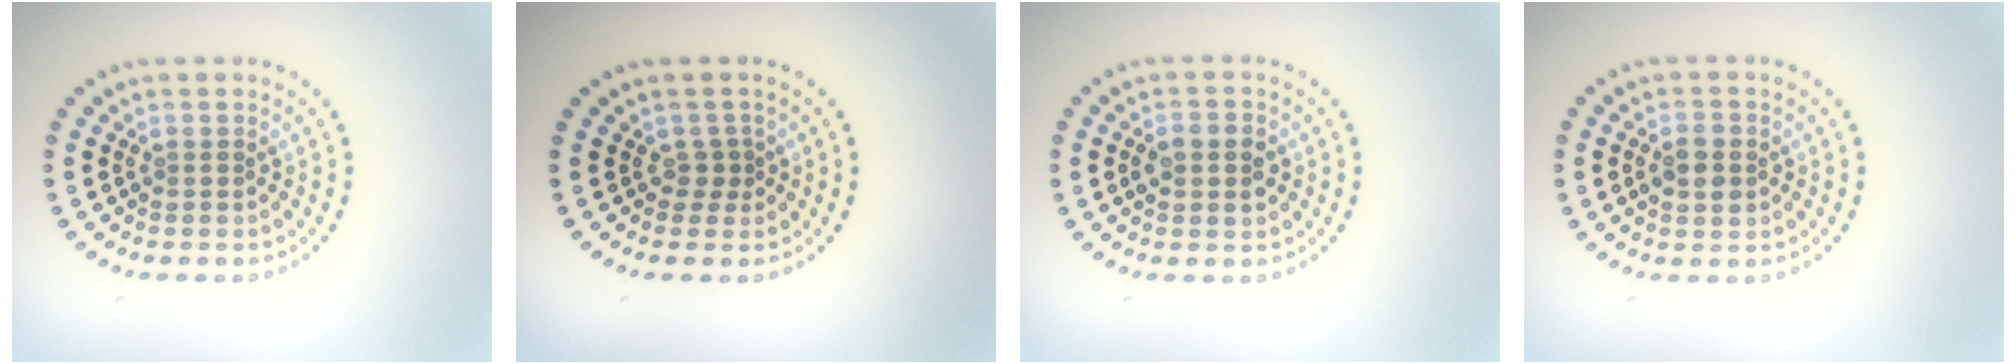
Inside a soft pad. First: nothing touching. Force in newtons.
{"total": 1.1, "press": 0.7, "slide": 0.8}
{"total": 2.8, "press": 2.8, "slide": 0.0}
{"total": 2.7, "press": 2.7, "slide": 0.2}